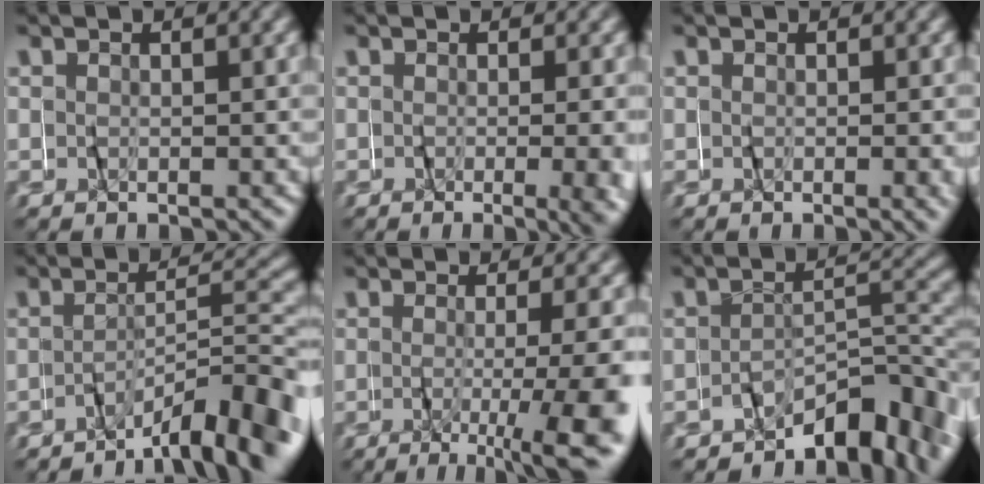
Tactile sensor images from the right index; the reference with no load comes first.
{"total": 3.5, "force": [-1.2, -0.1, 3.3], "torque": [-0.040, -0.013, -0.012]}
{"total": 0.7, "force": [-0.2, -0.5, 0.5], "torque": [-0.009, -0.003, -0.003]}
{"total": 7.5, "force": [-6.2, 0.6, 4.2], "torque": [-0.067, -0.005, -0.096]}
{"total": 5.1, "force": [-2.7, -0.8, 4.3], "torque": [-0.052, -0.010, -0.040]}
{"total": 7.3, "force": [-5.6, 2.2, 4.2], "torque": [-0.061, -0.012, -0.083]}